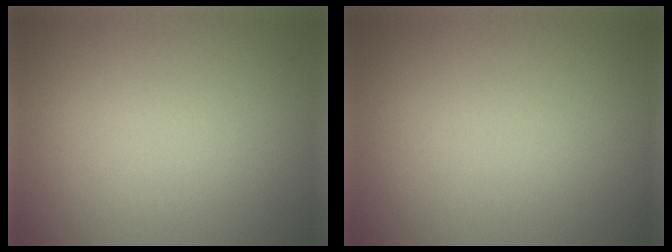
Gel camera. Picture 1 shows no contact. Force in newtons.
{"total": 0.0}